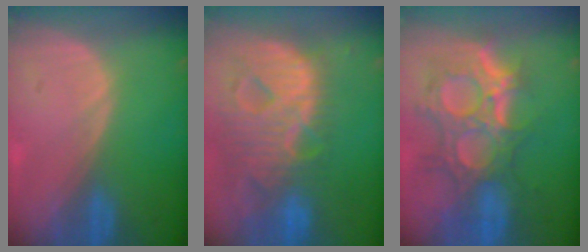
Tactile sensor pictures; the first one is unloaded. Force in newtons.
{"total": 13.1, "press": 11.1, "slide": 6.9}
{"total": 12.0, "press": 10.7, "slide": 5.4}